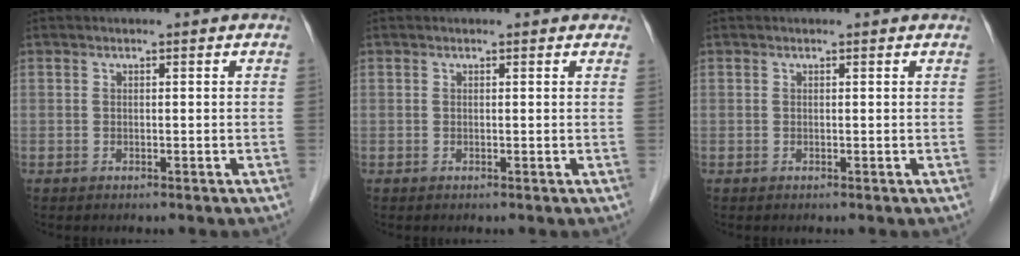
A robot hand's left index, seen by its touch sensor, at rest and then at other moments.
{"total": 2.0, "force": [1.8, 0.7, 0.6], "torque": [-0.011, 0.009, 0.010]}
{"total": 1.1, "force": [1.1, 0.2, 0.2], "torque": [-0.011, 0.006, 0.008]}